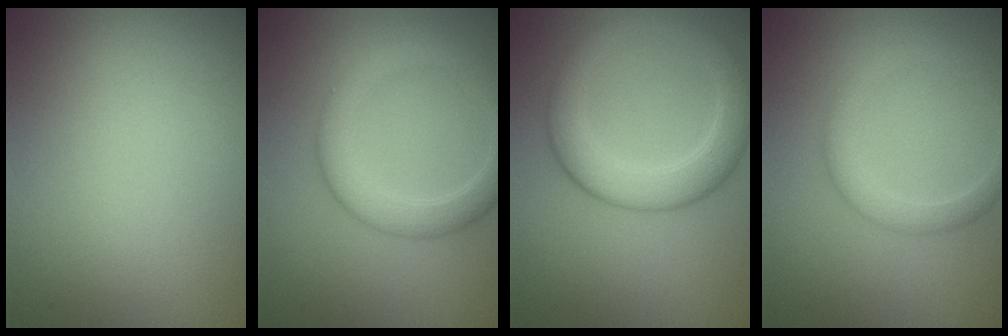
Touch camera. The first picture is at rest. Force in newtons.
{"total": 3.7, "press": 3.7, "slide": 0.2}
{"total": 4.7, "press": 4.7, "slide": 0.1}
{"total": 2.1, "press": 2.1, "slide": 0.1}